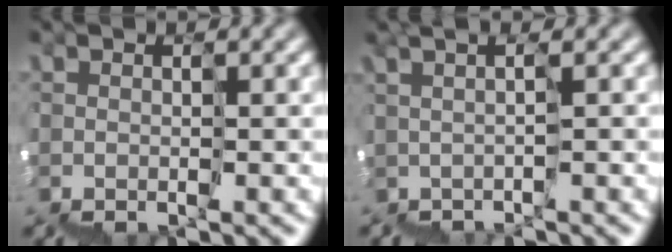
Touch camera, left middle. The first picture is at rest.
{"total": 1.5, "force": [1.1, -1.1, -0.2], "torque": [0.002, 0.009, 0.015]}